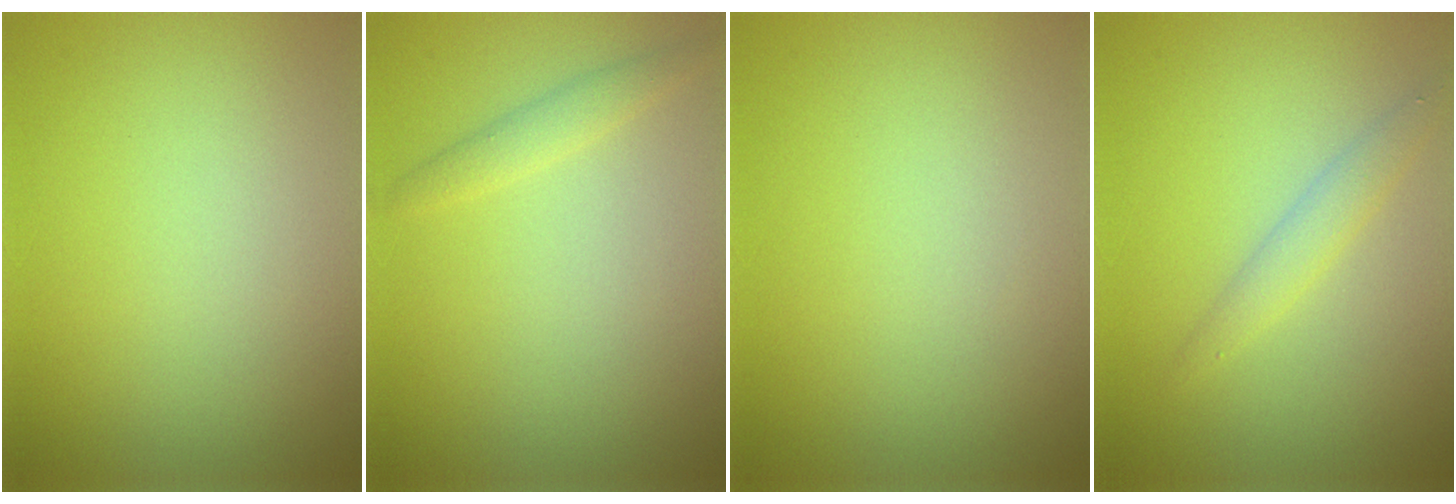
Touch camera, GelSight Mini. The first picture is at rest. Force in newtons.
{"total": 1.2, "press": 1.2, "slide": 0.0}
{"total": 0.0}
{"total": 1.7, "press": 1.7, "slide": 0.1}